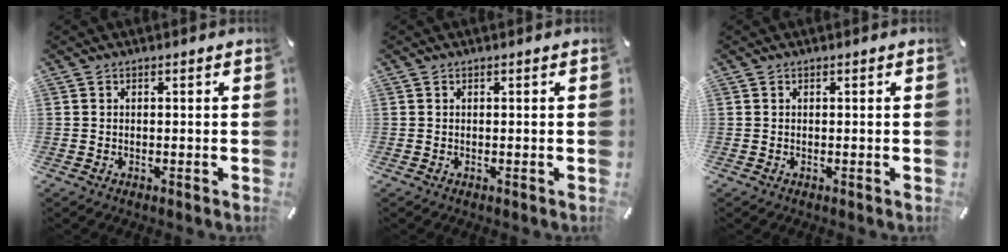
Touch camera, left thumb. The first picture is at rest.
{"total": 0.0}
{"total": 0.0}